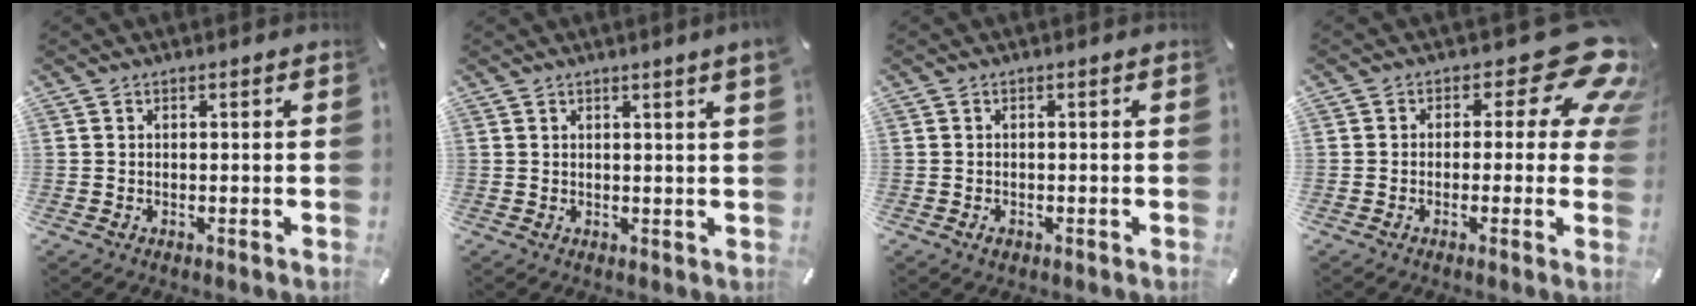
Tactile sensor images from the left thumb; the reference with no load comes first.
{"total": 2.2, "force": [1.4, -0.4, 1.7], "torque": [-0.031, -0.004, 0.024]}
{"total": 1.1, "force": [-0.4, 0.7, 0.8], "torque": [-0.016, 0.000, -0.007]}
{"total": 15.1, "force": [6.0, 7.2, 11.8], "torque": [-0.140, -0.042, 0.098]}